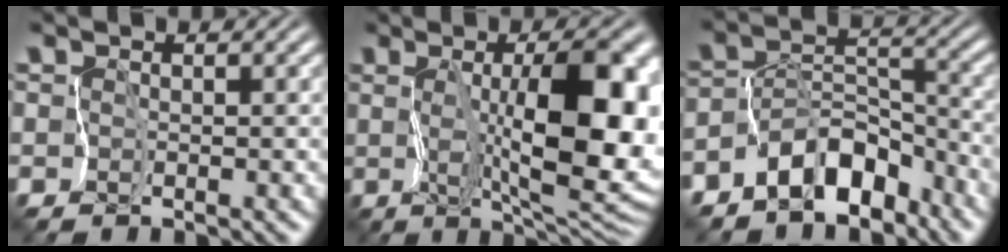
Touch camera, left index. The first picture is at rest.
{"total": 9.9, "force": [0.7, 2.9, 9.4], "torque": [-0.139, 0.000, 0.022]}
{"total": 7.2, "force": [-5.3, 3.7, 3.2], "torque": [-0.040, 0.012, -0.098]}